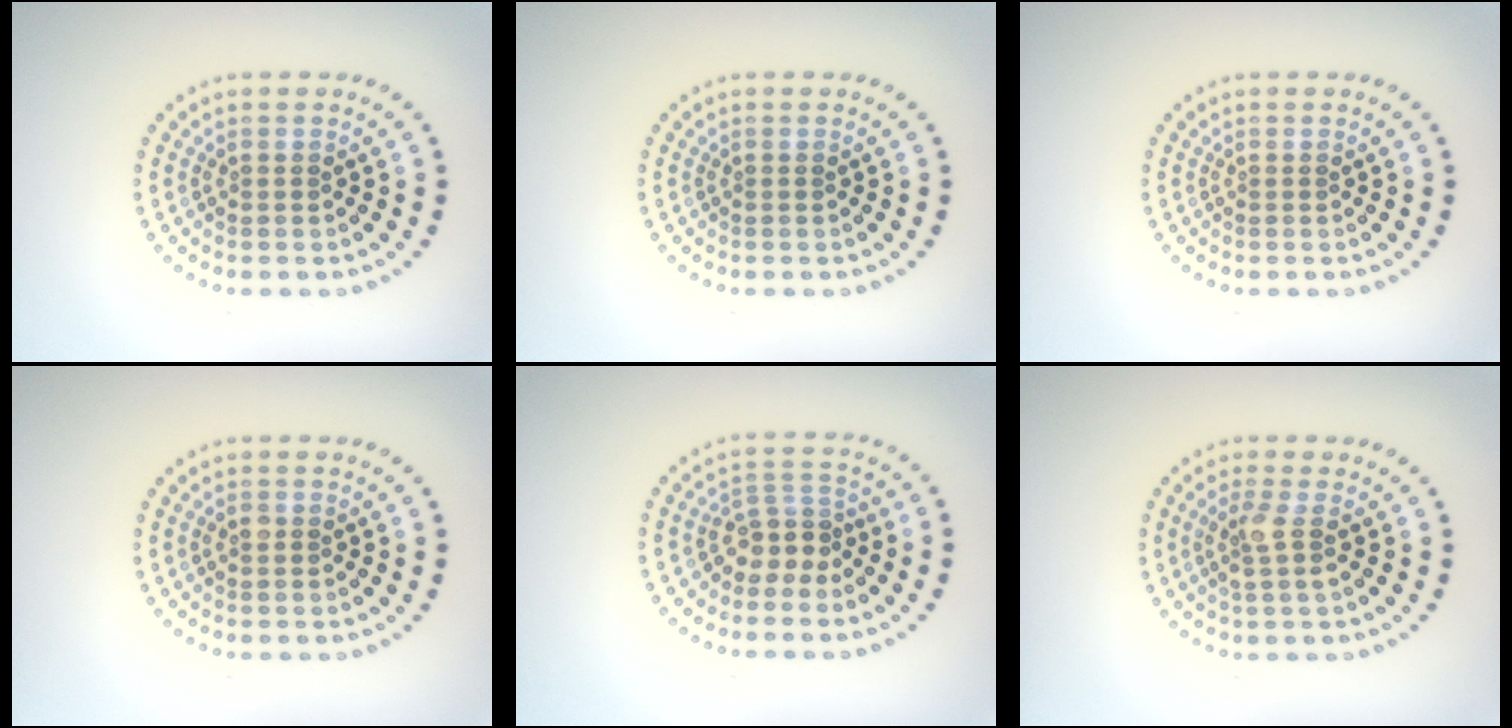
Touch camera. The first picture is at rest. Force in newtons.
{"total": 0.0}
{"total": 0.0}
{"total": 0.7, "press": 0.6, "slide": 0.1}
{"total": 2.8, "press": 2.1, "slide": 1.9}
{"total": 2.0, "press": 1.6, "slide": 1.2}